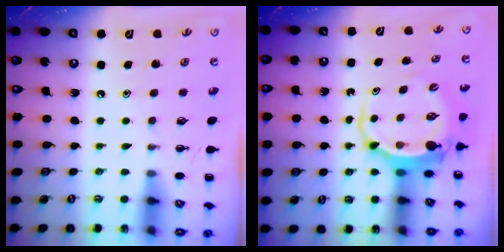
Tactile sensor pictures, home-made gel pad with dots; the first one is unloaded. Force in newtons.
{"total": 6.4, "press": 6.2, "slide": 1.3}